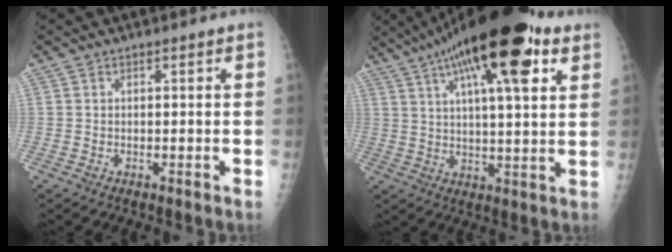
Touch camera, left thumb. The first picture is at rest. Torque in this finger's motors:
{"motor_torque": [2.35, -0.64, 2.50, -0.26, 0.45]}